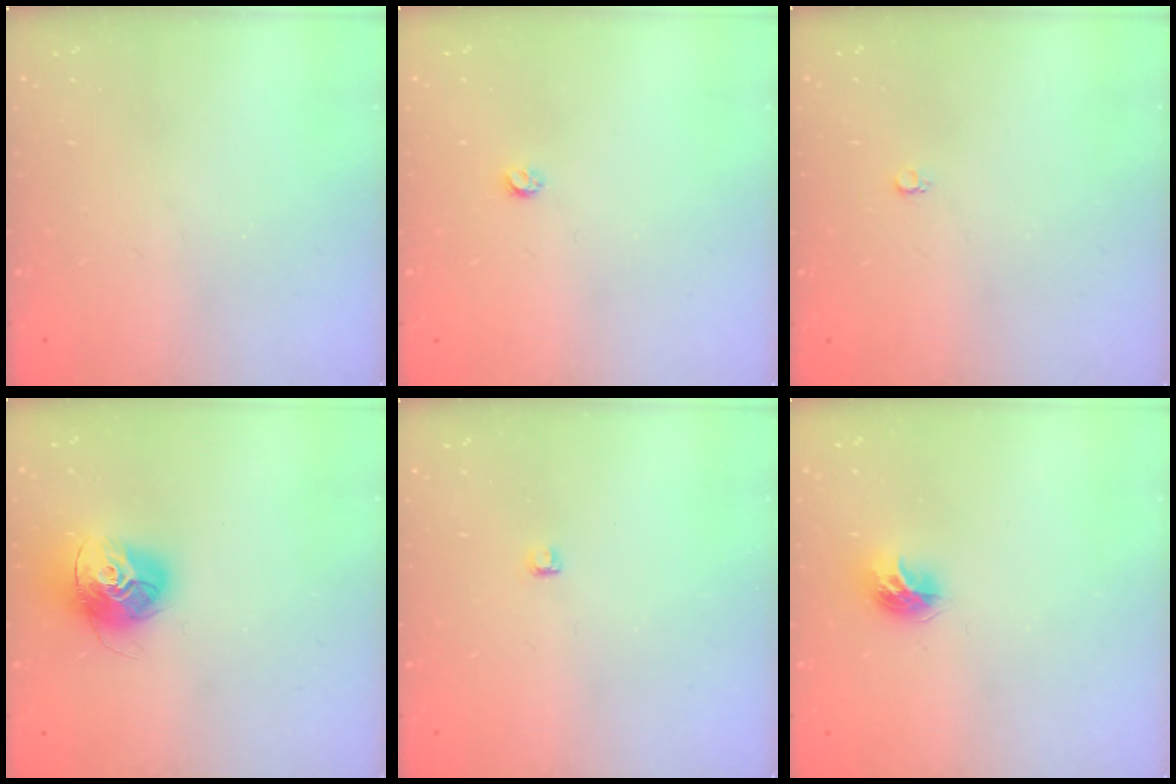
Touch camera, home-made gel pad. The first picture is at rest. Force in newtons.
{"total": 2.9, "press": 2.8, "slide": 0.5}
{"total": 2.6, "press": 2.6, "slide": 0.3}
{"total": 14.5, "press": 14.4, "slide": 1.4}
{"total": 2.8, "press": 2.7, "slide": 0.3}
{"total": 8.6, "press": 8.6, "slide": 0.0}